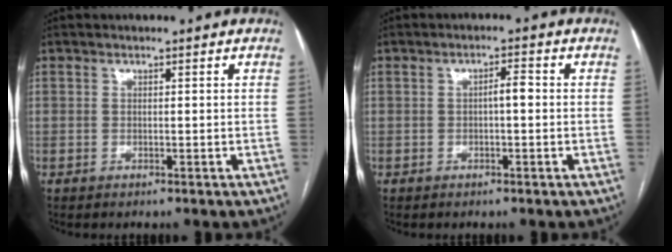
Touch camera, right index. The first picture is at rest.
{"total": 2.2, "force": [-0.2, 0.5, 2.1], "torque": [-0.033, 0.006, -0.003]}